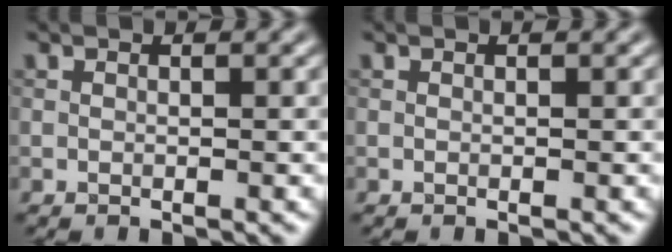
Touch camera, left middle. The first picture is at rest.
{"total": 0.0}